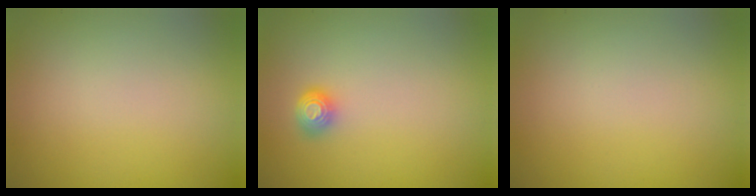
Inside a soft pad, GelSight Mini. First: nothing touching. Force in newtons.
{"total": 1.6, "press": 1.2, "slide": 1.0}
{"total": 0.0}